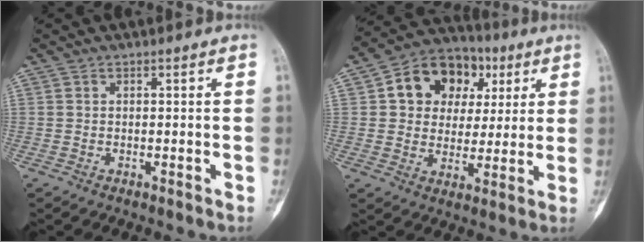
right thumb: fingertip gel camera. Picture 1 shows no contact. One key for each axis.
{"total": 15.0, "fx": 4.7, "fy": 11.9, "fz": 7.9, "tx": -0.078, "ty": 0.008, "tz": 0.071}